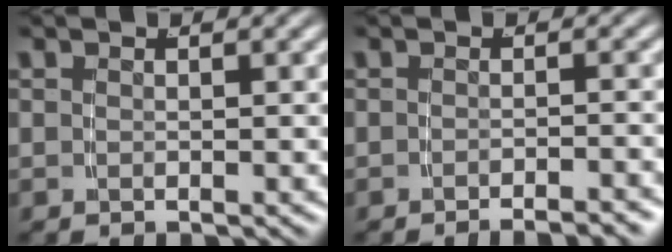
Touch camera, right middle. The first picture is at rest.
{"total": 2.6, "force": [-2.4, -0.2, 0.8], "torque": [-0.003, 0.007, -0.044]}